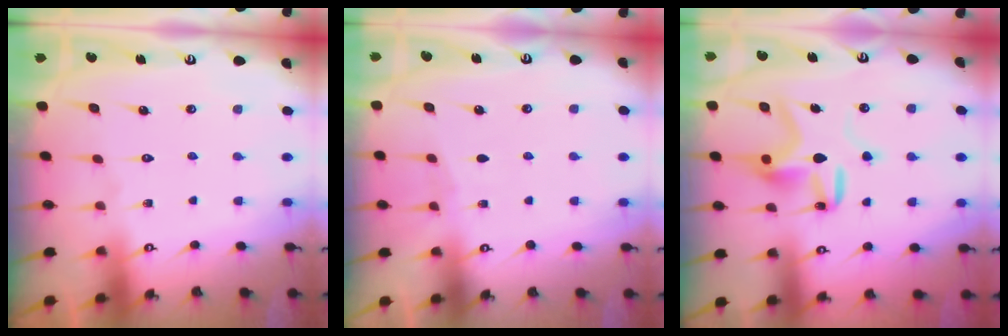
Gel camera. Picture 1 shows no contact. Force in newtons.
{"total": 3.1, "press": 3.1, "slide": 0.5}
{"total": 10.0, "press": 10.0, "slide": 0.4}